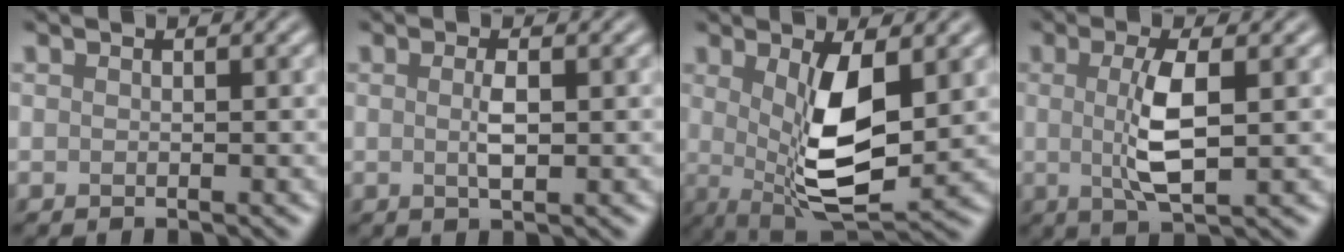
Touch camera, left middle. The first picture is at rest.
{"total": 1.6, "force": [-0.1, 0.3, 1.6], "torque": [-0.036, -0.001, 0.001]}
{"total": 7.7, "force": [0.6, 2.6, 7.2], "torque": [-0.135, -0.015, 0.017]}
{"total": 4.3, "force": [0.0, 1.0, 4.2], "torque": [-0.091, -0.005, 0.006]}